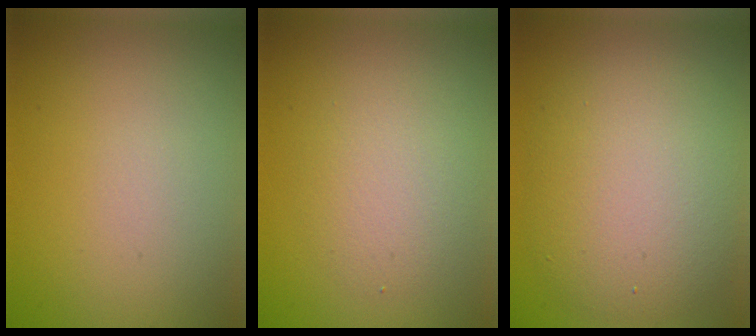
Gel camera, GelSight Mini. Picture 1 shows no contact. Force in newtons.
{"total": 2.9, "press": 2.9, "slide": 0.2}
{"total": 7.5, "press": 7.4, "slide": 0.5}